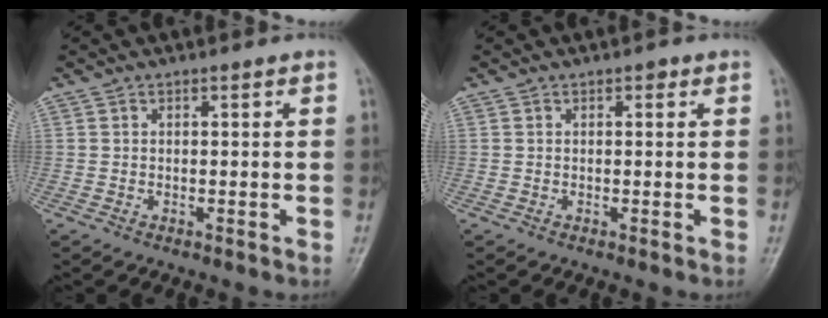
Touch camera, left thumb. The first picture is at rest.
{"total": 0.9, "force": [0.4, 0.6, 0.5], "torque": [0.001, 0.001, 0.002]}